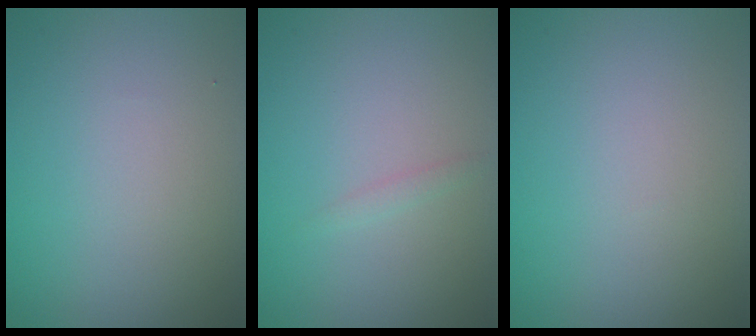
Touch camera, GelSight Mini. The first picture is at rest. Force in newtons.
{"total": 0.6, "press": 0.6, "slide": 0.1}
{"total": 0.0}